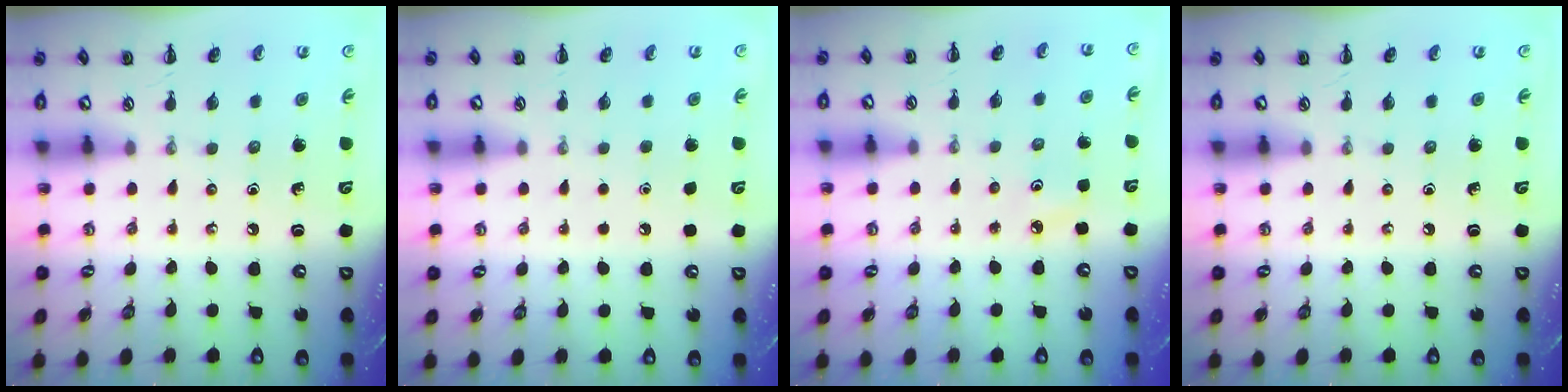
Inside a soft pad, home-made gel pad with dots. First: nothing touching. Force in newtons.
{"total": 1.7, "press": 1.7, "slide": 0.1}
{"total": 4.0, "press": 3.8, "slide": 1.3}
{"total": 0.0}